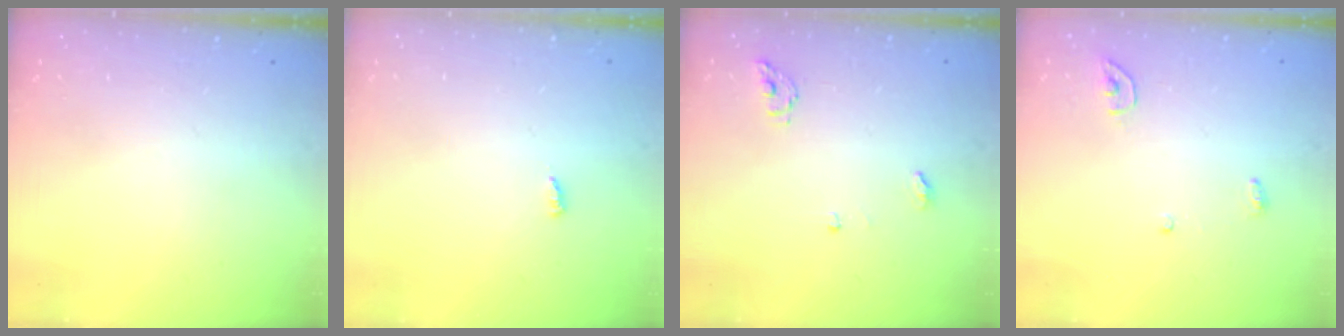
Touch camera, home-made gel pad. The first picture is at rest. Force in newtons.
{"total": 3.0, "press": 3.0, "slide": 0.0}
{"total": 4.4, "press": 4.3, "slide": 0.5}
{"total": 3.7, "press": 3.7, "slide": 0.3}